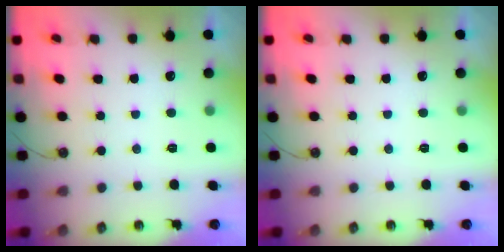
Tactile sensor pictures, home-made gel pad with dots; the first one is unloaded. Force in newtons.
{"total": 0.0}